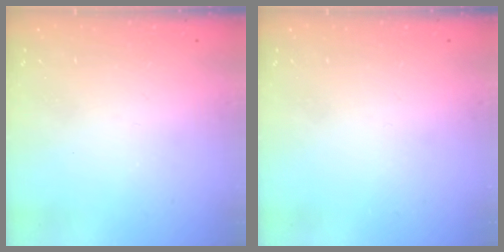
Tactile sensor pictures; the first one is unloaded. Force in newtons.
{"total": 0.0}